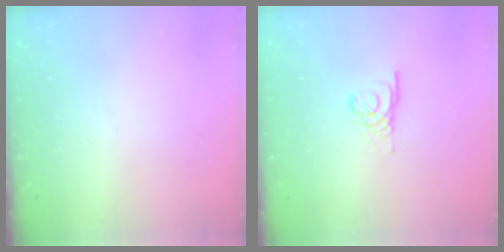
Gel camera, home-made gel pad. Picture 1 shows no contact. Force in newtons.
{"total": 3.4, "press": 3.4, "slide": 0.3}